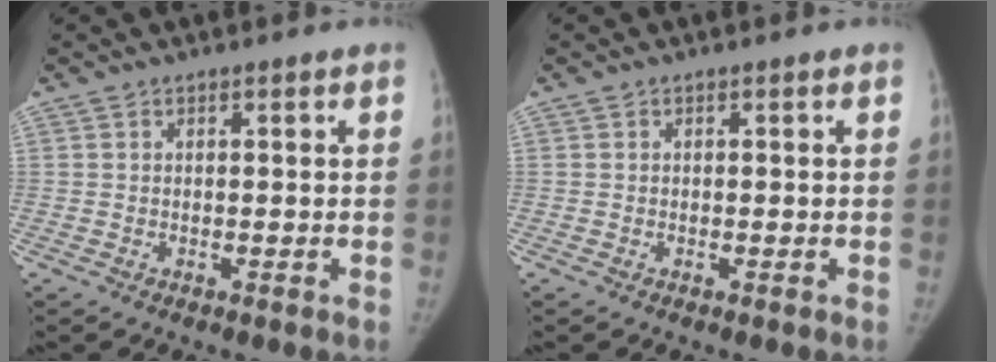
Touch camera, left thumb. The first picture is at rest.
{"total": 0.0}